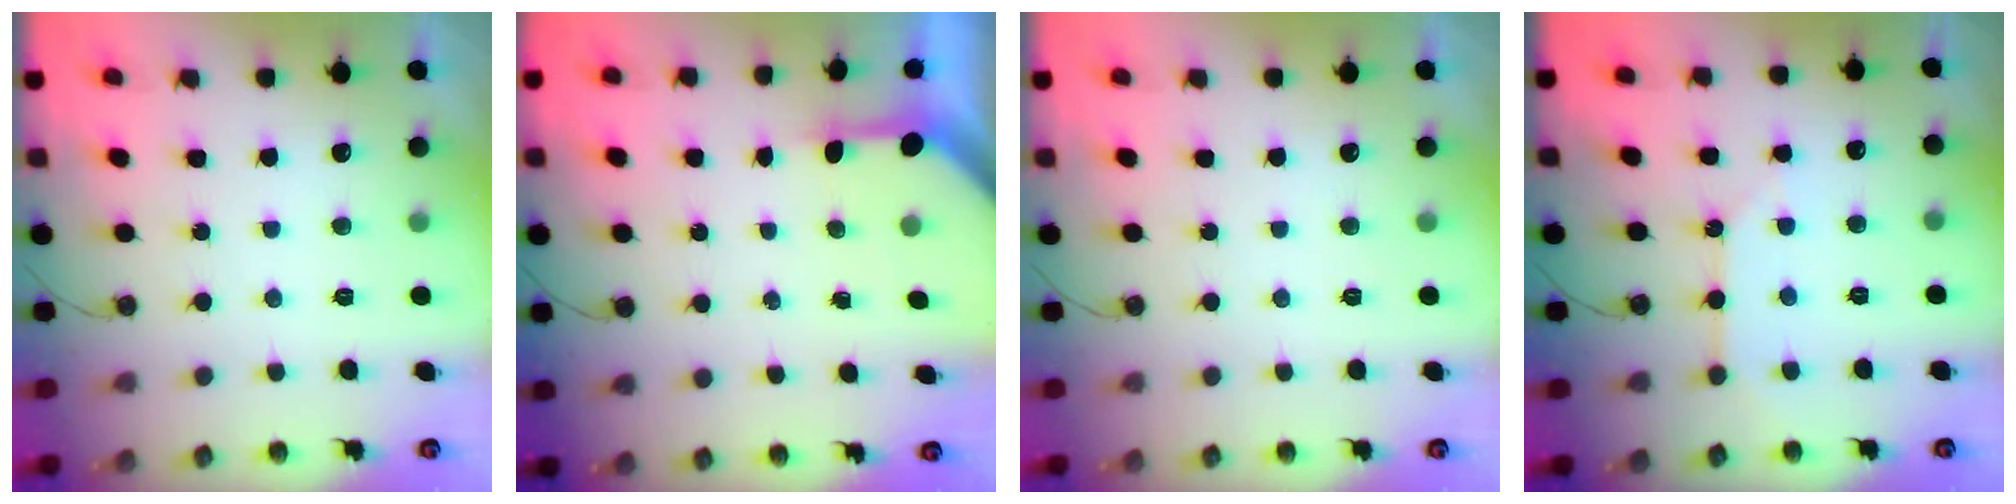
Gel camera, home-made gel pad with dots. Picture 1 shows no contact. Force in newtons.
{"total": 3.0, "press": 3.0, "slide": 0.2}
{"total": 0.0}
{"total": 3.5, "press": 3.5, "slide": 0.3}